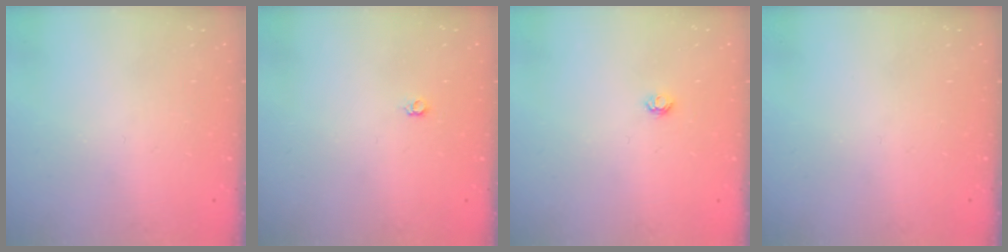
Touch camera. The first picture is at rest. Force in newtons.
{"total": 3.1, "press": 3.0, "slide": 0.6}
{"total": 3.8, "press": 3.8, "slide": 0.6}
{"total": 0.0}